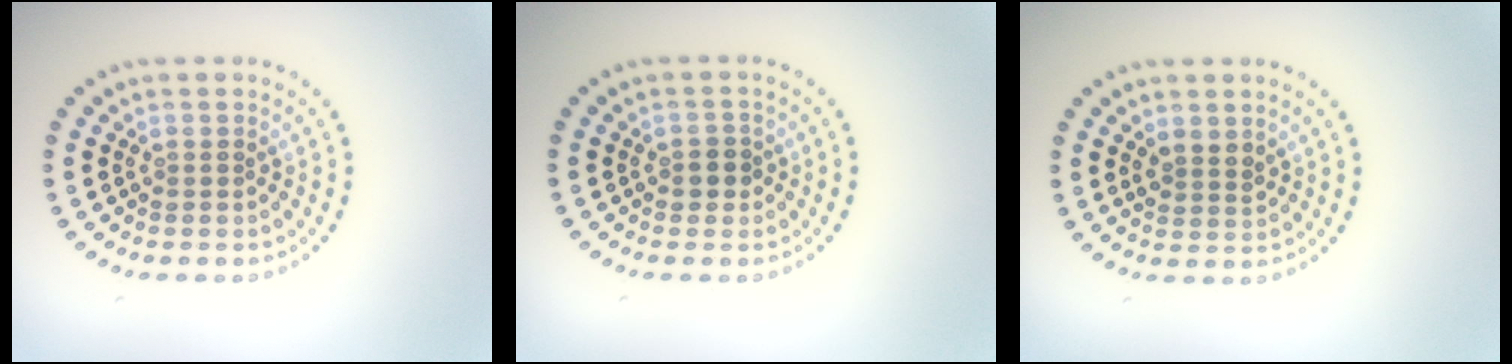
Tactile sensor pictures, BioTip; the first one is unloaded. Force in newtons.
{"total": 1.3, "press": 1.2, "slide": 0.6}
{"total": 1.7, "press": 1.5, "slide": 0.9}